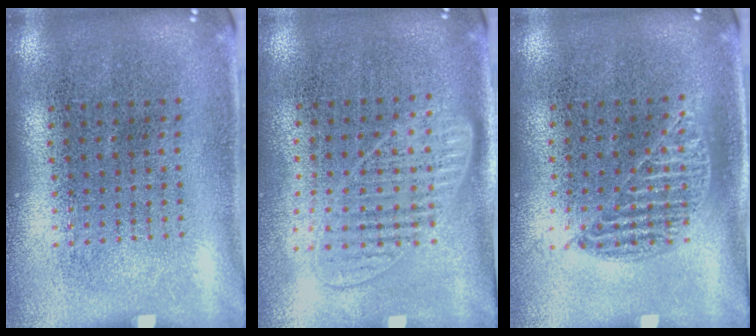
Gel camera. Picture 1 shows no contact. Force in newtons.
{"total": 1.3, "press": 1.2, "slide": 0.5}
{"total": 1.0, "press": 0.8, "slide": 0.5}